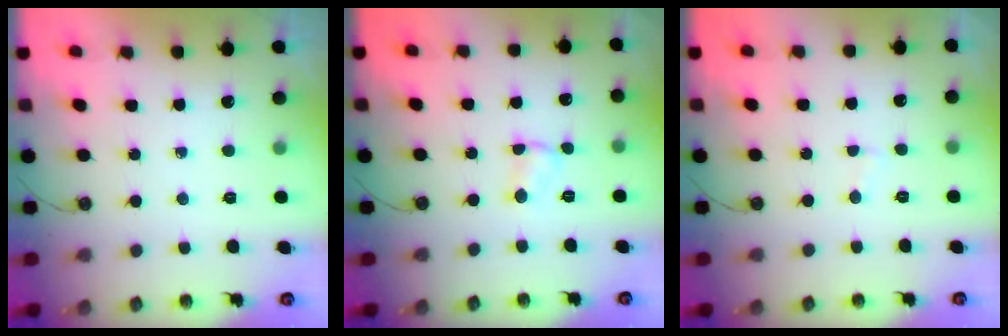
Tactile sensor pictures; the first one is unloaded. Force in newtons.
{"total": 2.9, "press": 2.9, "slide": 0.5}
{"total": 1.7, "press": 1.7, "slide": 0.2}